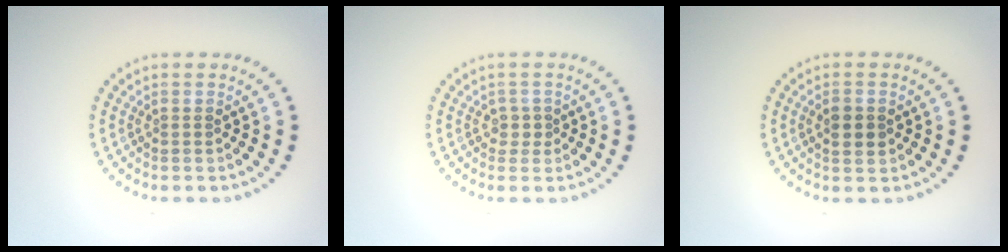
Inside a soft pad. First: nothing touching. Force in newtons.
{"total": 1.3, "press": 1.0, "slide": 0.8}
{"total": 2.2, "press": 2.2, "slide": 0.1}